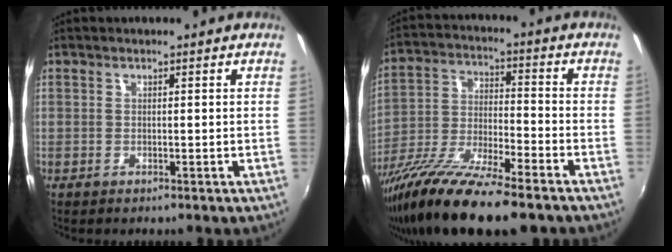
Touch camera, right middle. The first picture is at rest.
{"total": 18.2, "force": [-13.3, 3.2, 12.1], "torque": [-0.235, -0.045, -0.239]}